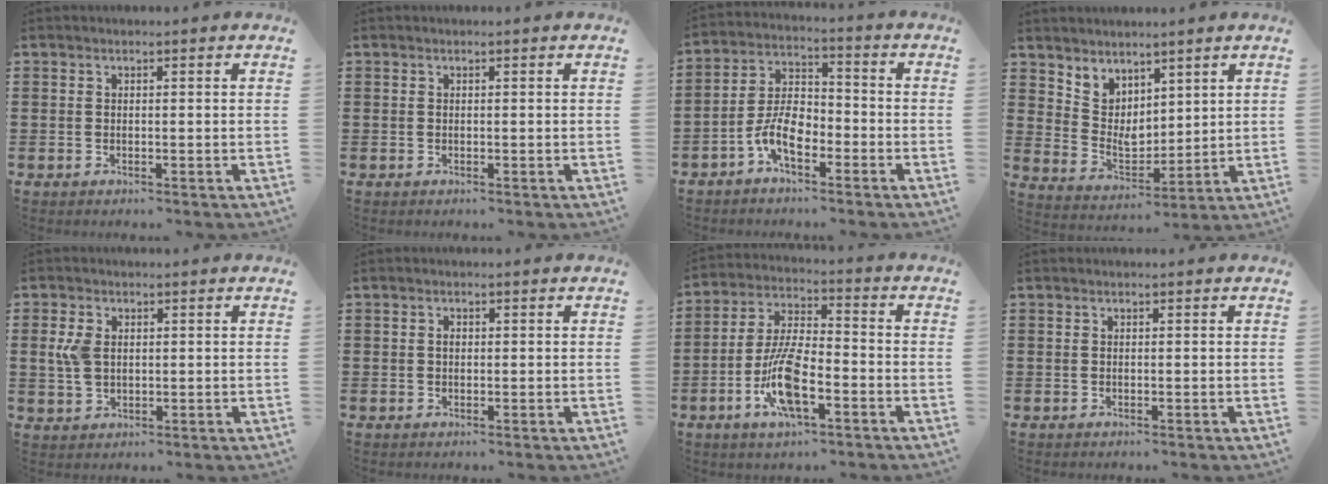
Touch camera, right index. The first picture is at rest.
{"total": 0.0}
{"total": 7.0, "force": [-3.5, 3.5, 5.0], "torque": [-0.119, 0.003, -0.072]}
{"total": 5.0, "force": [4.0, 2.9, -0.6], "torque": [-0.018, -0.023, 0.077]}
{"total": 4.2, "force": [0.7, 2.7, 3.2], "torque": [-0.084, 0.004, 0.008]}
{"total": 0.9, "force": [0.1, 0.6, 0.7], "torque": [-0.015, 0.002, 0.001]}
{"total": 10.4, "force": [-4.0, 3.5, 8.9], "torque": [-0.198, -0.003, -0.078]}
{"total": 0.0}